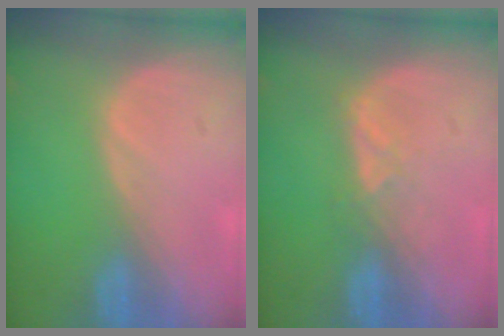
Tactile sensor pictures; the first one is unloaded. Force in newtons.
{"total": 2.3, "press": 2.2, "slide": 0.9}